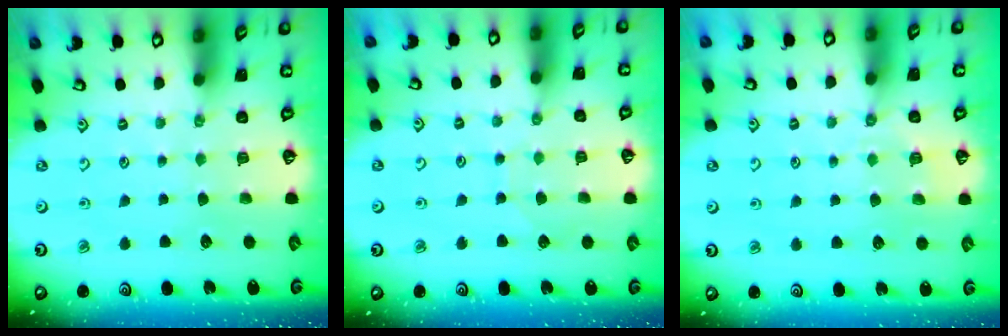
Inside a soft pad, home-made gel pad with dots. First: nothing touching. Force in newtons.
{"total": 4.2, "press": 4.2, "slide": 0.4}
{"total": 3.0, "press": 2.9, "slide": 0.7}